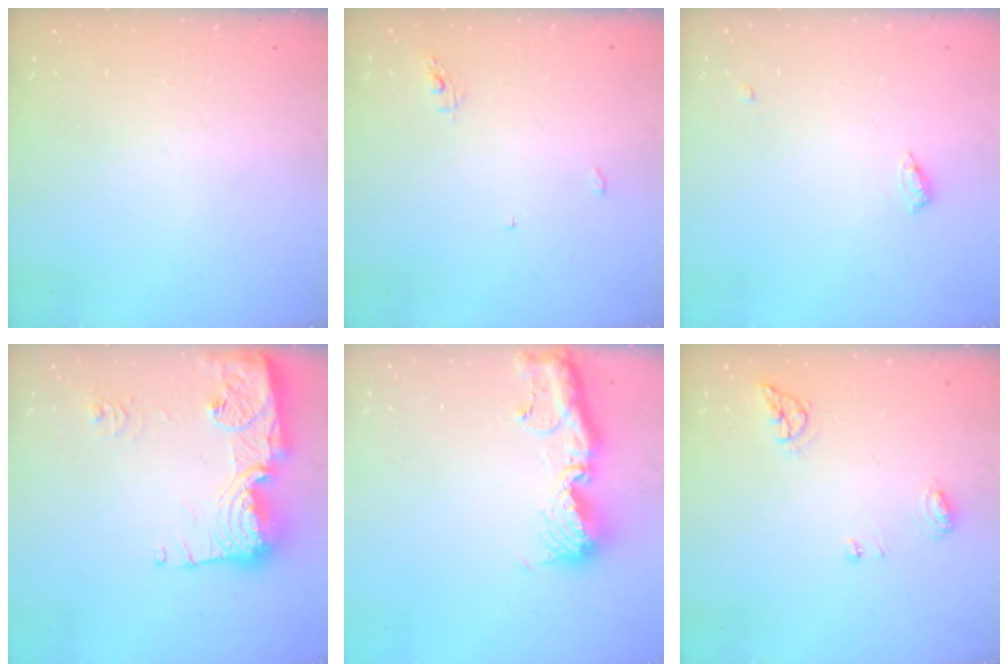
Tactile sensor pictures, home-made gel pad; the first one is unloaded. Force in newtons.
{"total": 3.4, "press": 3.4, "slide": 0.0}
{"total": 4.5, "press": 4.5, "slide": 0.4}
{"total": 18.9, "press": 18.8, "slide": 1.7}
{"total": 14.1, "press": 14.0, "slide": 1.5}
{"total": 6.6, "press": 6.5, "slide": 0.6}